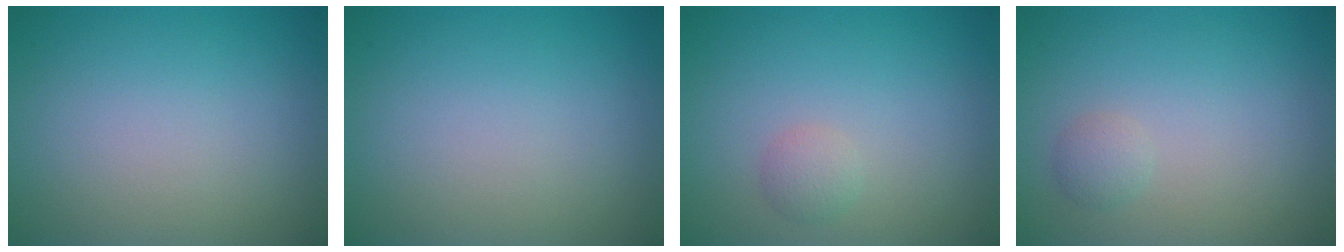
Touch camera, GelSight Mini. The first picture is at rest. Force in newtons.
{"total": 0.0}
{"total": 1.2, "press": 1.2, "slide": 0.1}
{"total": 1.1, "press": 1.1, "slide": 0.0}